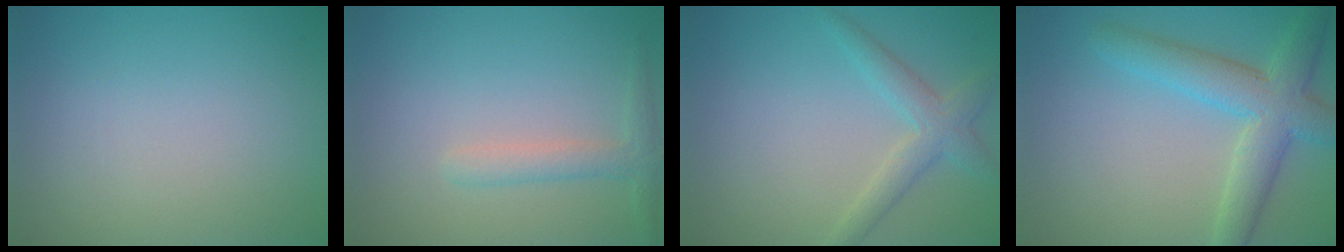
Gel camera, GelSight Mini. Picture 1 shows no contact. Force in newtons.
{"total": 1.9, "press": 1.9, "slide": 0.1}
{"total": 2.8, "press": 2.8, "slide": 0.1}
{"total": 5.5, "press": 5.5, "slide": 0.2}